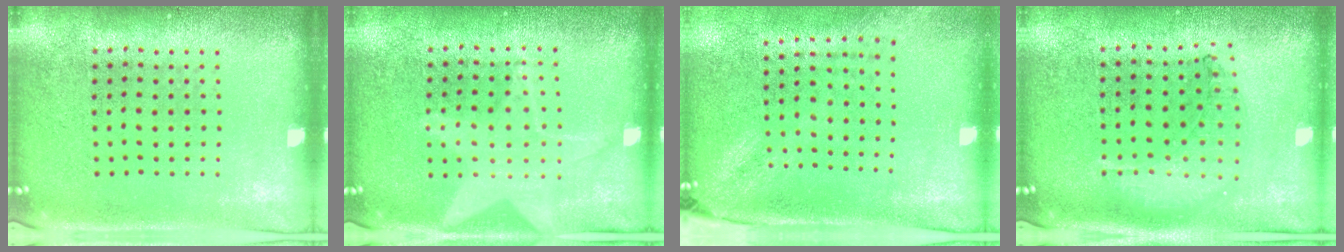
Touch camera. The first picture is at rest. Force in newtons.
{"total": 1.5, "press": 1.4, "slide": 0.5}
{"total": 1.9, "press": 1.5, "slide": 1.2}
{"total": 0.9, "press": 0.9, "slide": 0.3}